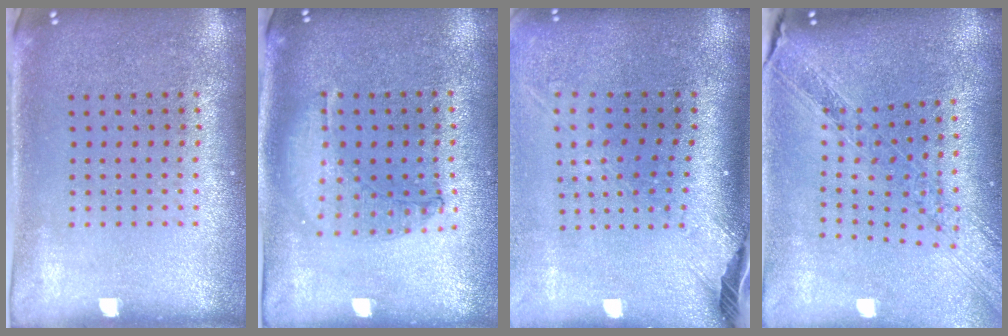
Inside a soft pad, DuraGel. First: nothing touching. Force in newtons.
{"total": 0.9, "press": 0.9, "slide": 0.2}
{"total": 2.6, "press": 1.8, "slide": 1.8}
{"total": 1.4, "press": 1.3, "slide": 0.5}